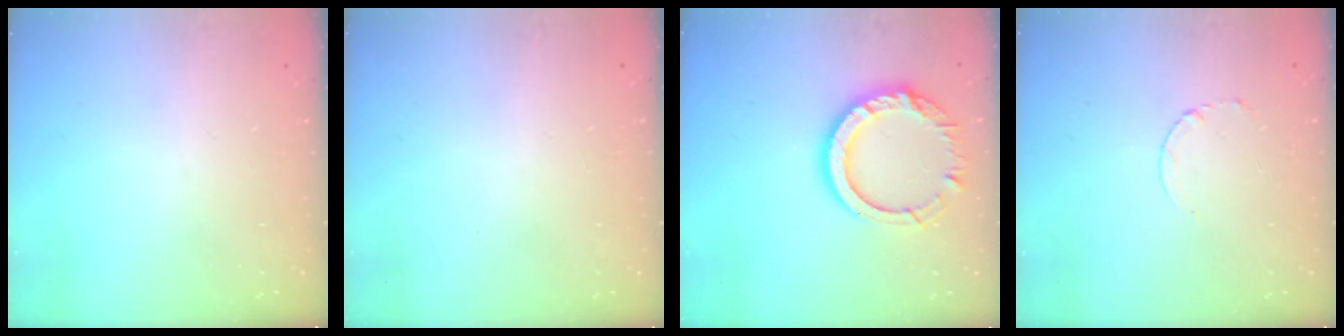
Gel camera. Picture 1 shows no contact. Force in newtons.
{"total": 2.6, "press": 2.6, "slide": 0.2}
{"total": 14.7, "press": 14.6, "slide": 1.3}
{"total": 2.5, "press": 2.5, "slide": 0.3}